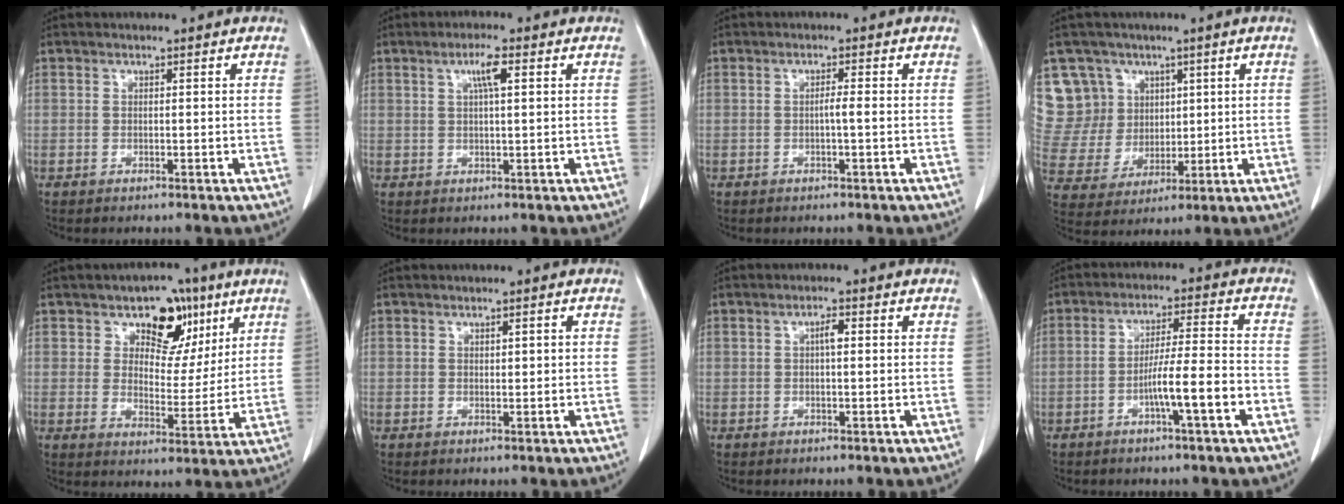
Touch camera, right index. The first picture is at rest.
{"total": 3.5, "force": [1.3, 0.3, 3.2], "torque": [-0.059, 0.004, 0.023]}
{"total": 1.4, "force": [-0.2, -0.1, 1.3], "torque": [-0.022, 0.002, -0.004]}
{"total": 10.9, "force": [5.7, 9.3, 0.6], "torque": [-0.030, 0.040, 0.127]}
{"total": 9.6, "force": [5.2, 6.1, 5.2], "torque": [-0.064, 0.011, 0.081]}
{"total": 1.0, "force": [0.3, 0.3, 0.9], "torque": [-0.014, 0.000, 0.006]}
{"total": 1.7, "force": [0.3, 0.4, 1.7], "torque": [-0.030, 0.004, 0.005]}
{"total": 7.6, "force": [-3.1, -0.1, 6.9], "torque": [-0.120, 0.008, -0.052]}